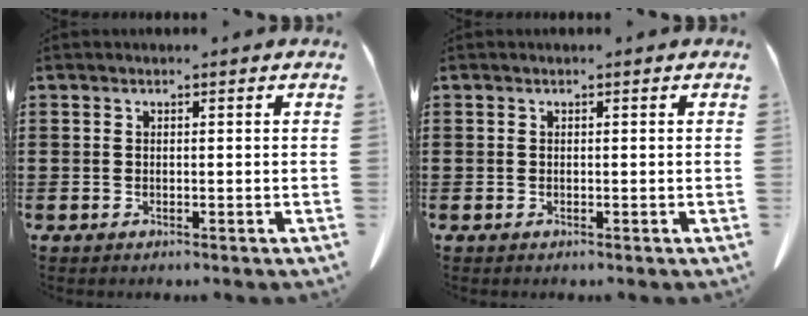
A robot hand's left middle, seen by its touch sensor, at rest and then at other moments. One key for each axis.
{"total": 0.0}